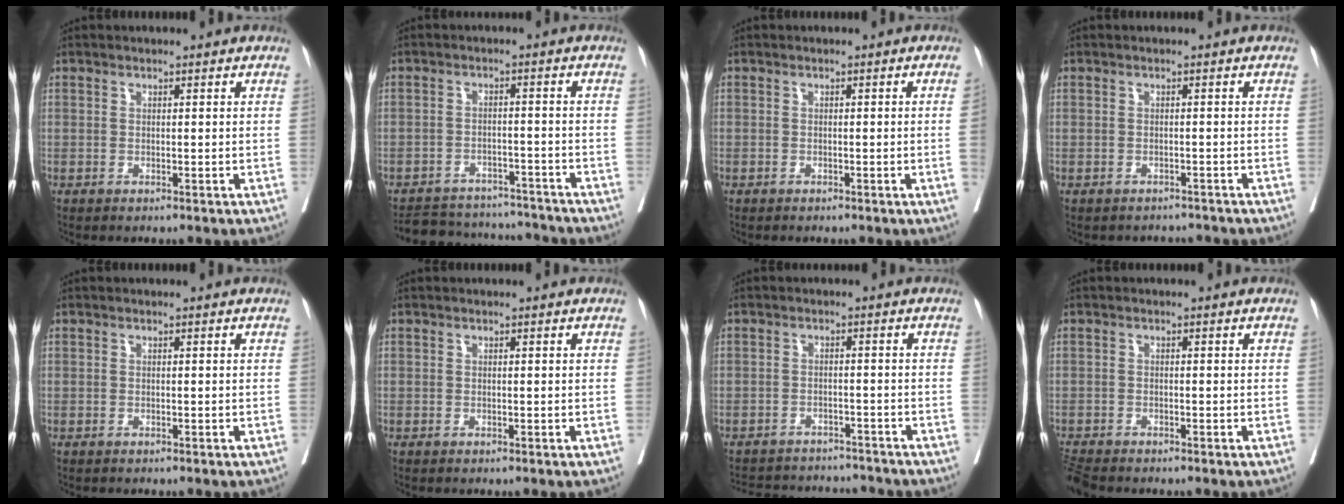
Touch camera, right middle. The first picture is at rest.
{"total": 13.2, "force": [-12.5, 3.6, 2.5], "torque": [-0.044, 0.015, -0.168]}
{"total": 0.9, "force": [-0.3, -0.3, 0.8], "torque": [-0.010, 0.002, -0.004]}
{"total": 2.8, "force": [-2.5, 1.1, -0.6], "torque": [0.010, 0.003, -0.038]}
{"total": 0.0}
{"total": 0.0}
{"total": 11.2, "force": [-10.6, 3.3, 1.8], "torque": [-0.031, 0.015, -0.136]}
{"total": 3.4, "force": [-3.4, 0.3, 0.6], "torque": [-0.015, -0.017, -0.065]}